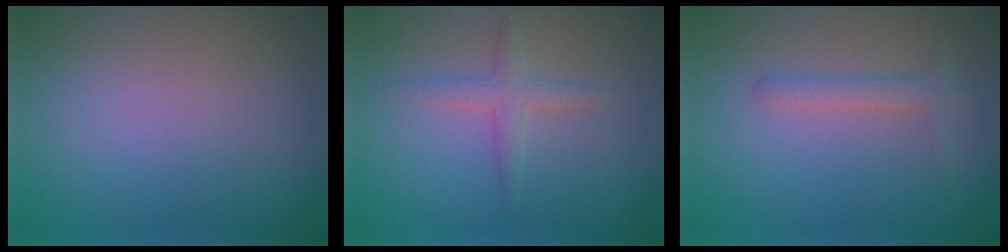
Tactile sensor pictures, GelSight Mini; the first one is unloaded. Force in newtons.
{"total": 1.9, "press": 1.9, "slide": 0.1}
{"total": 1.8, "press": 1.8, "slide": 0.1}